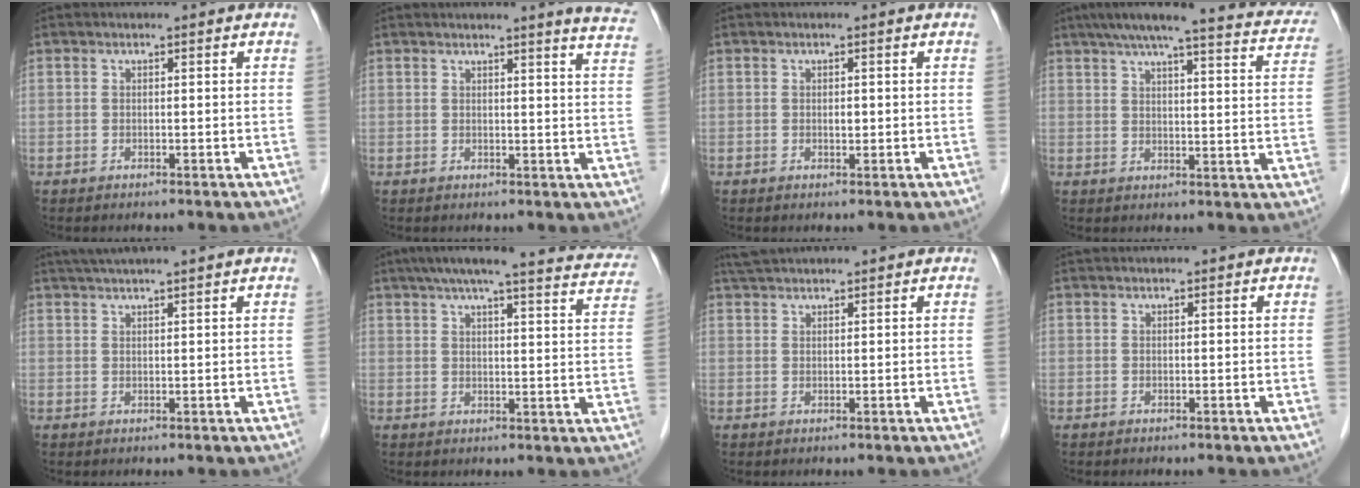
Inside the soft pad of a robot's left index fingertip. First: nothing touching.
{"total": 8.0, "force": [7.3, -0.6, 3.2], "torque": [-0.029, -0.041, 0.056]}
{"total": 0.8, "force": [0.0, 0.5, 0.6], "torque": [-0.012, 0.000, 0.000]}
{"total": 21.4, "force": [18.1, 2.7, 11.1], "torque": [-0.155, 0.012, 0.216]}
{"total": 7.3, "force": [6.3, -1.0, 3.7], "torque": [-0.057, 0.032, 0.092]}
{"total": 22.5, "force": [19.8, 2.3, 10.5], "torque": [-0.147, -0.005, 0.233]}
{"total": 5.6, "force": [5.2, 0.4, 2.1], "torque": [-0.036, 0.043, 0.092]}
{"total": 3.3, "force": [3.1, 0.2, 1.1], "torque": [-0.010, 0.035, 0.045]}